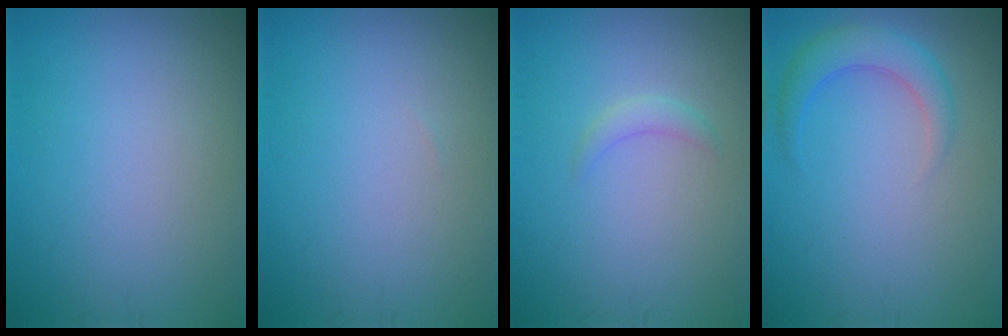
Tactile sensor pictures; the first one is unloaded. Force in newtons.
{"total": 0.0}
{"total": 1.1, "press": 1.1, "slide": 0.1}
{"total": 2.9, "press": 2.9, "slide": 0.2}